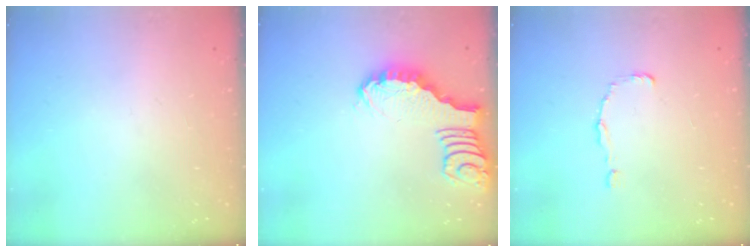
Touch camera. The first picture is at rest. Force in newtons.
{"total": 2.5, "press": 2.5, "slide": 0.2}
{"total": 0.9, "press": 0.9, "slide": 0.0}